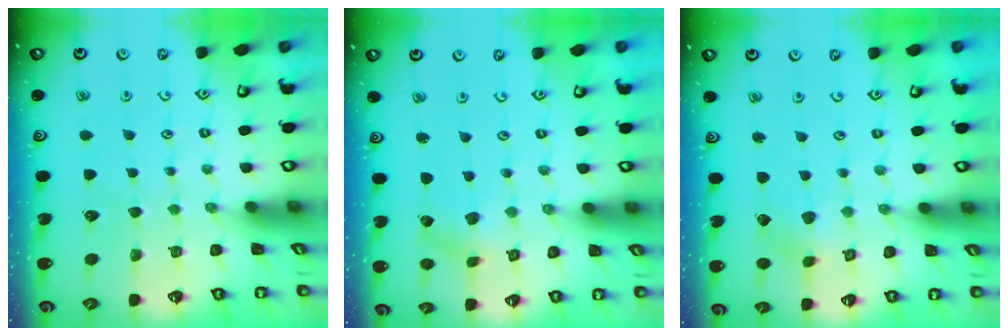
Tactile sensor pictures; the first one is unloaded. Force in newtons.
{"total": 1.8, "press": 1.7, "slide": 0.3}
{"total": 2.1, "press": 2.1, "slide": 0.1}